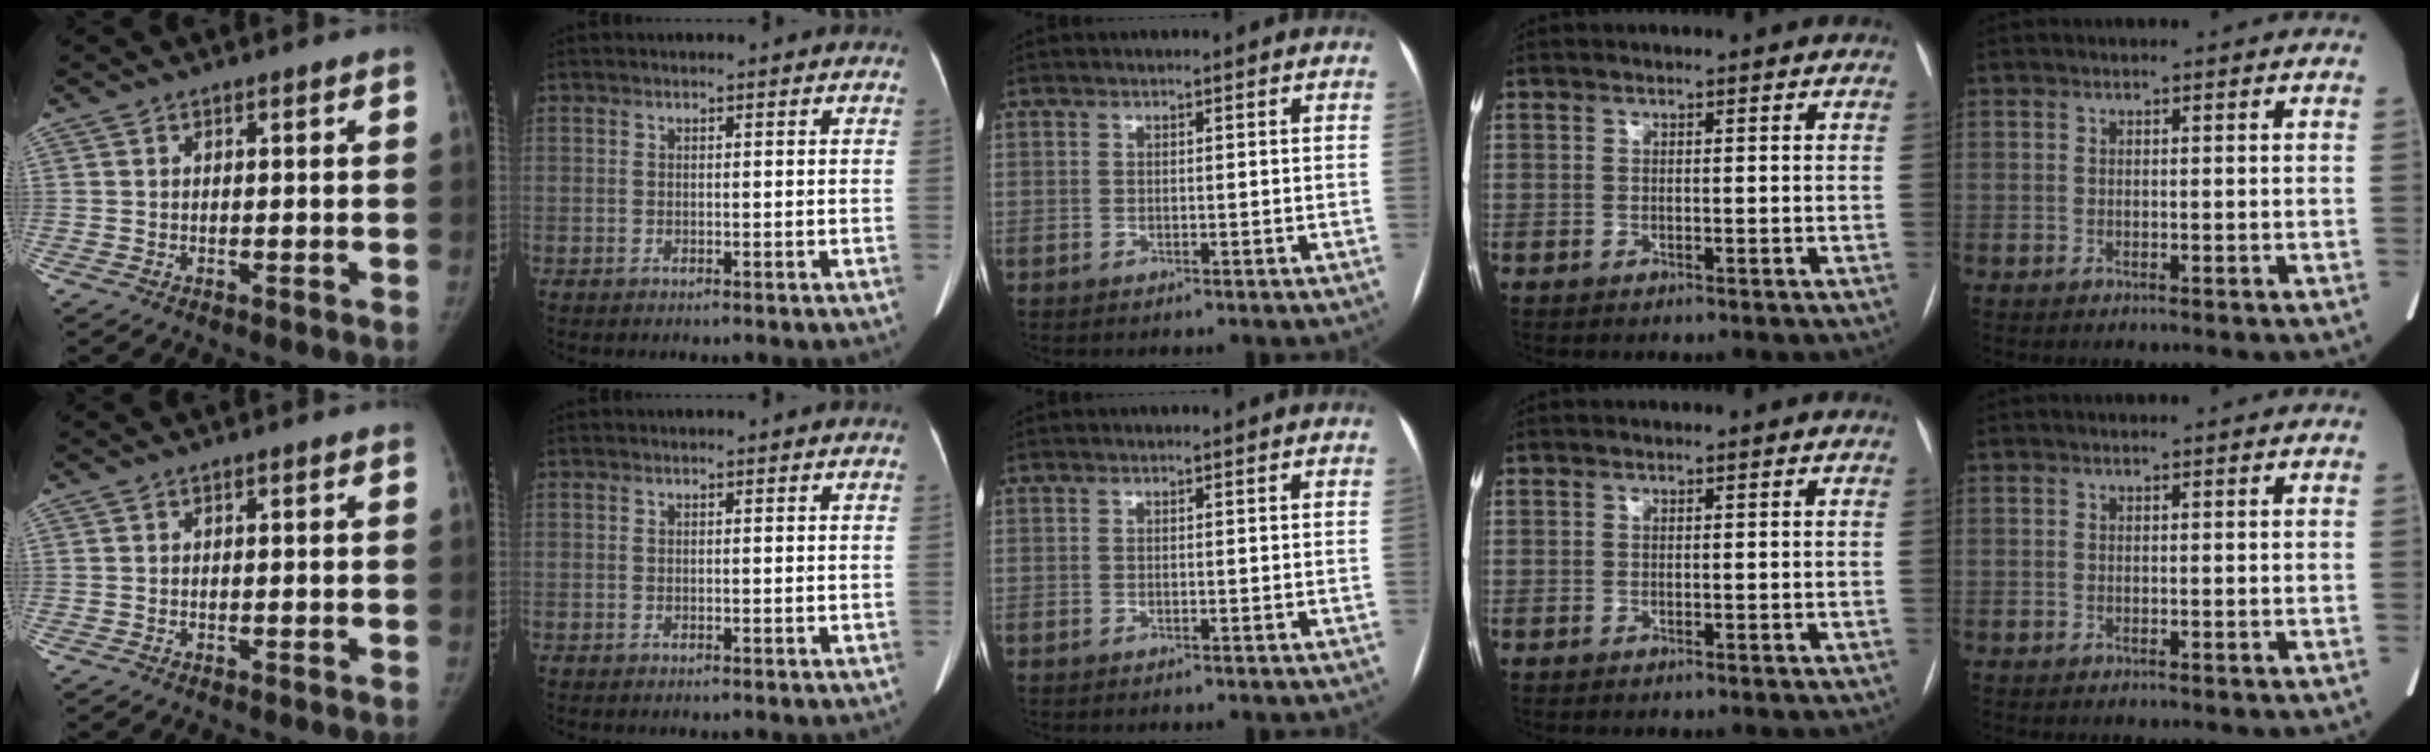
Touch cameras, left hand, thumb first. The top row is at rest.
{}